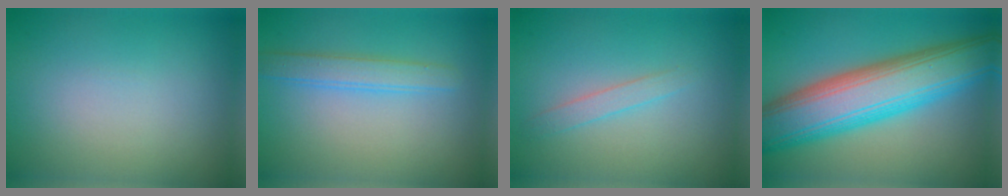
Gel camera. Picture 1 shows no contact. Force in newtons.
{"total": 2.5, "press": 2.5, "slide": 0.1}
{"total": 1.3, "press": 1.3, "slide": 0.0}
{"total": 11.5, "press": 11.5, "slide": 0.3}